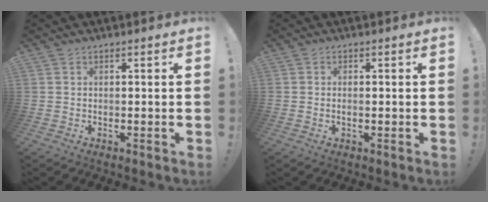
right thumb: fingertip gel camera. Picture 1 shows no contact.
{"total": 0.8, "force": [-0.3, 0.1, 0.7], "torque": [-0.007, -0.002, -0.007]}